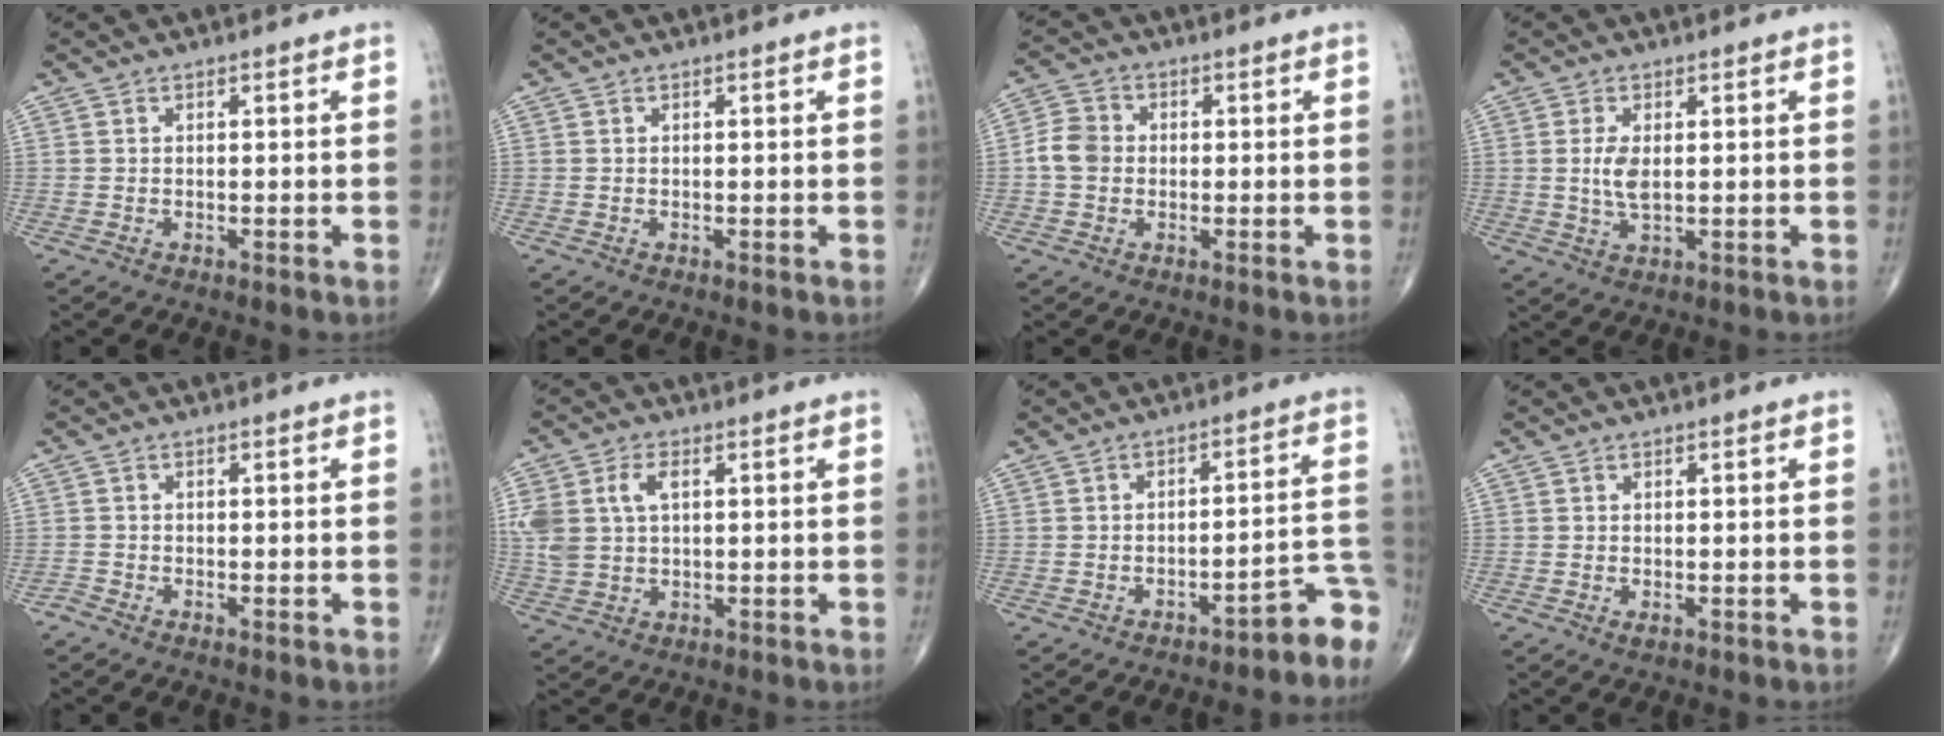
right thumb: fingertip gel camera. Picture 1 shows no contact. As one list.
[{"total": 0.0}, {"total": 5.4, "force": [-0.4, 4.6, 2.8], "torque": [-0.043, 0.013, -0.016]}, {"total": 4.3, "force": [0.5, 2.0, 3.8], "torque": [-0.080, -0.009, 0.013]}, {"total": 1.1, "force": [-1.1, 0.1, 0.3], "torque": [-0.005, -0.003, -0.024]}, {"total": 8.7, "force": [2.0, 5.3, 6.6], "torque": [-0.152, 0.011, 0.045]}, {"total": 8.0, "force": [-5.9, 2.0, 5.0], "torque": [-0.017, 0.087, -0.079]}, {"total": 0.8, "force": [-0.3, 0.4, 0.7], "torque": [-0.010, -0.002, -0.004]}]